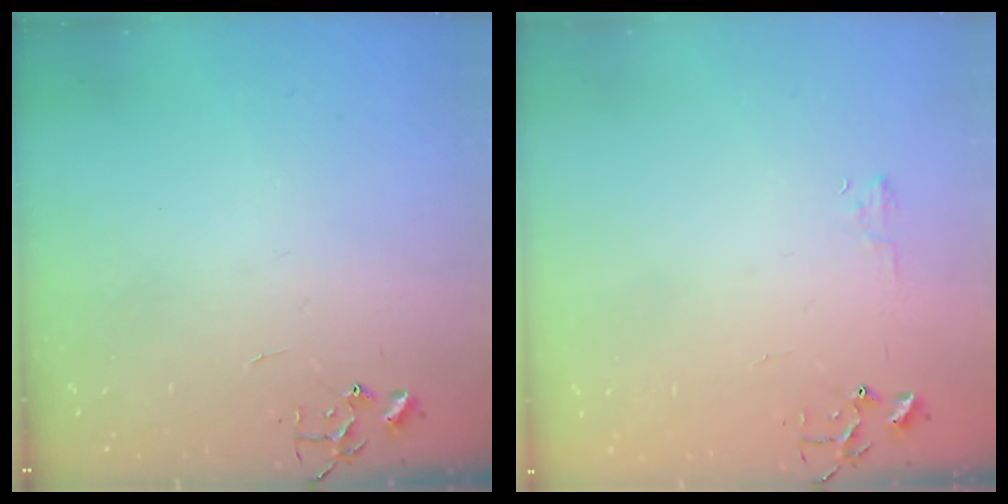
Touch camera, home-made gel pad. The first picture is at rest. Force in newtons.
{"total": 4.1, "press": 4.0, "slide": 0.6}